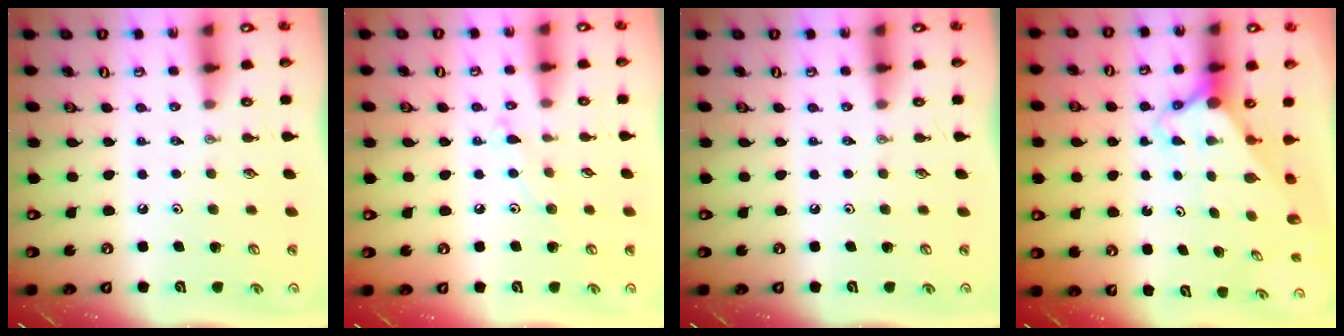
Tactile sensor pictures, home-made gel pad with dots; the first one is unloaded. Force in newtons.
{"total": 6.4, "press": 6.4, "slide": 0.4}
{"total": 0.0}
{"total": 3.0, "press": 3.0, "slide": 0.2}